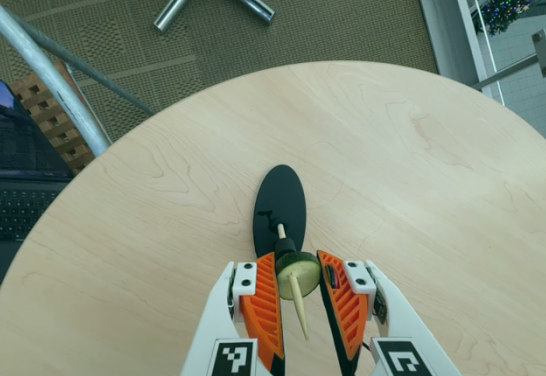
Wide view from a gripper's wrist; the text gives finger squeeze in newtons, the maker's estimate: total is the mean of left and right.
{"total": 9.8, "left": 9.9, "right": 9.7}